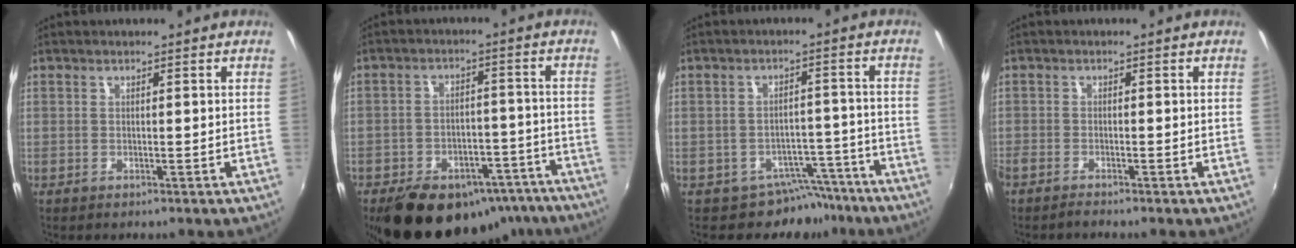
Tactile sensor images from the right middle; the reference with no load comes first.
{"total": 21.3, "force": [-15.6, 11.0, 9.4], "torque": [-0.176, 0.022, -0.190]}
{"total": 6.7, "force": [-5.4, 3.8, 1.1], "torque": [-0.014, 0.028, -0.063]}
{"total": 1.8, "force": [-1.7, 0.1, 0.5], "torque": [-0.018, -0.008, -0.035]}